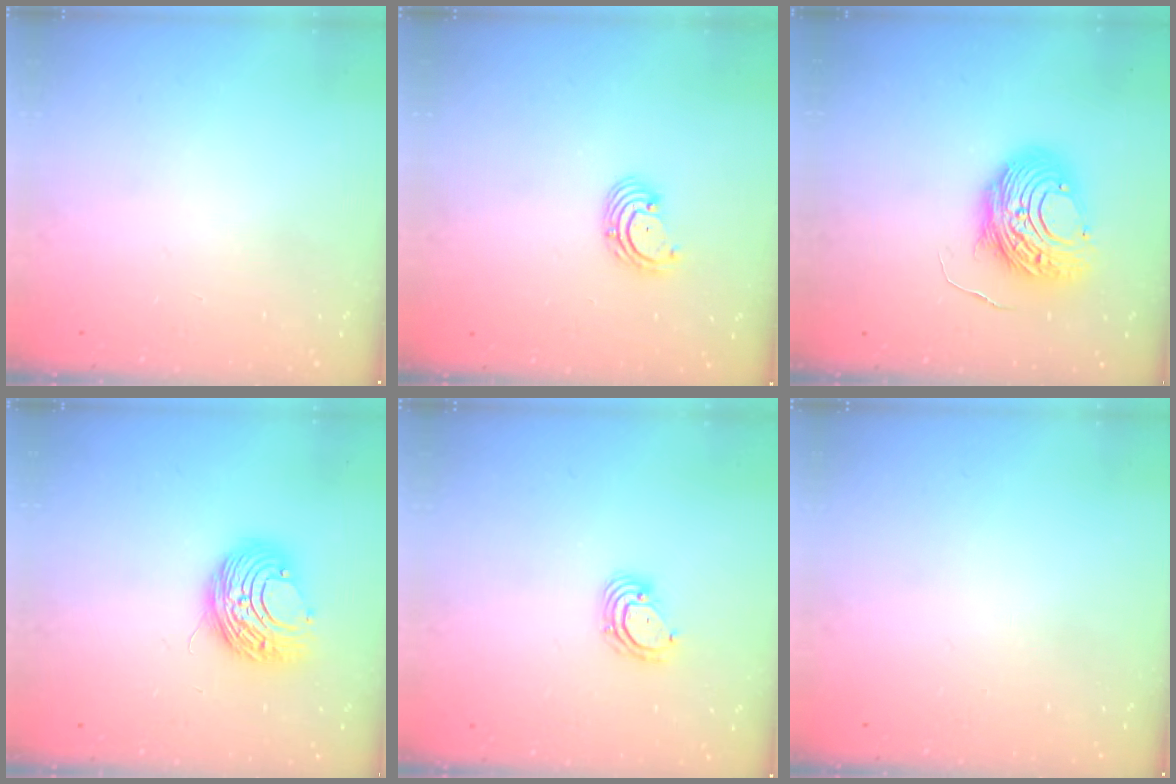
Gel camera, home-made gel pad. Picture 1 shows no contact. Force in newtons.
{"total": 2.9, "press": 2.9, "slide": 0.1}
{"total": 12.3, "press": 12.2, "slide": 0.9}
{"total": 10.0, "press": 10.0, "slide": 0.9}
{"total": 5.2, "press": 5.2, "slide": 0.6}
{"total": 0.0}